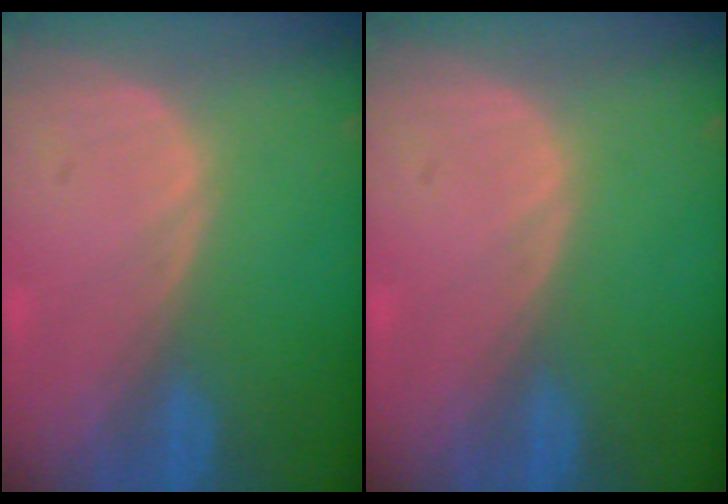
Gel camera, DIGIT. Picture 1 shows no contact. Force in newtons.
{"total": 0.0}